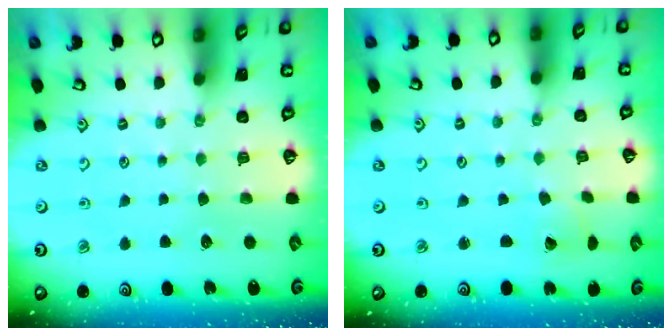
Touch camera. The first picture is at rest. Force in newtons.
{"total": 1.7, "press": 1.7, "slide": 0.1}